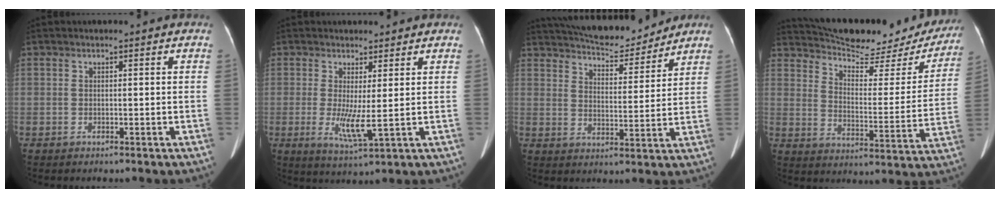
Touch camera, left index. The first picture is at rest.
{"total": 4.8, "force": [0.3, 0.5, 4.7], "torque": [-0.092, -0.017, 0.014]}
{"total": 14.0, "force": [12.9, 2.5, 4.6], "torque": [-0.074, 0.002, 0.196]}
{"total": 22.7, "force": [21.2, 4.8, 6.8], "torque": [-0.099, -0.039, 0.275]}